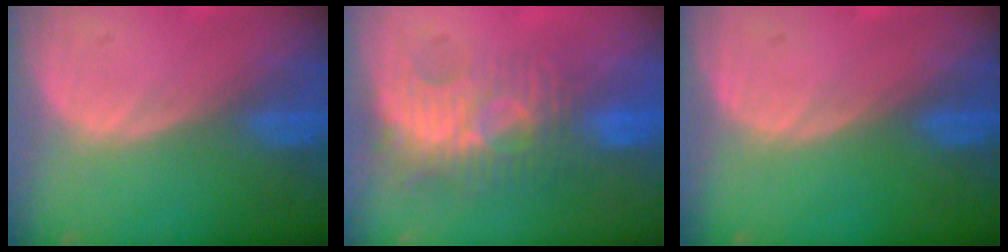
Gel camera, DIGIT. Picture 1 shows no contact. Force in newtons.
{"total": 9.8, "press": 8.5, "slide": 4.8}
{"total": 0.0}